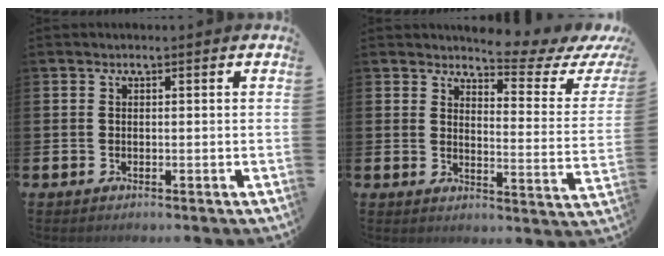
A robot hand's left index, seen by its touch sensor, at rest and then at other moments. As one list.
[{"total": 4.4, "force": [4.0, 0.9, 1.6], "torque": [-0.028, -0.042, 0.058]}]